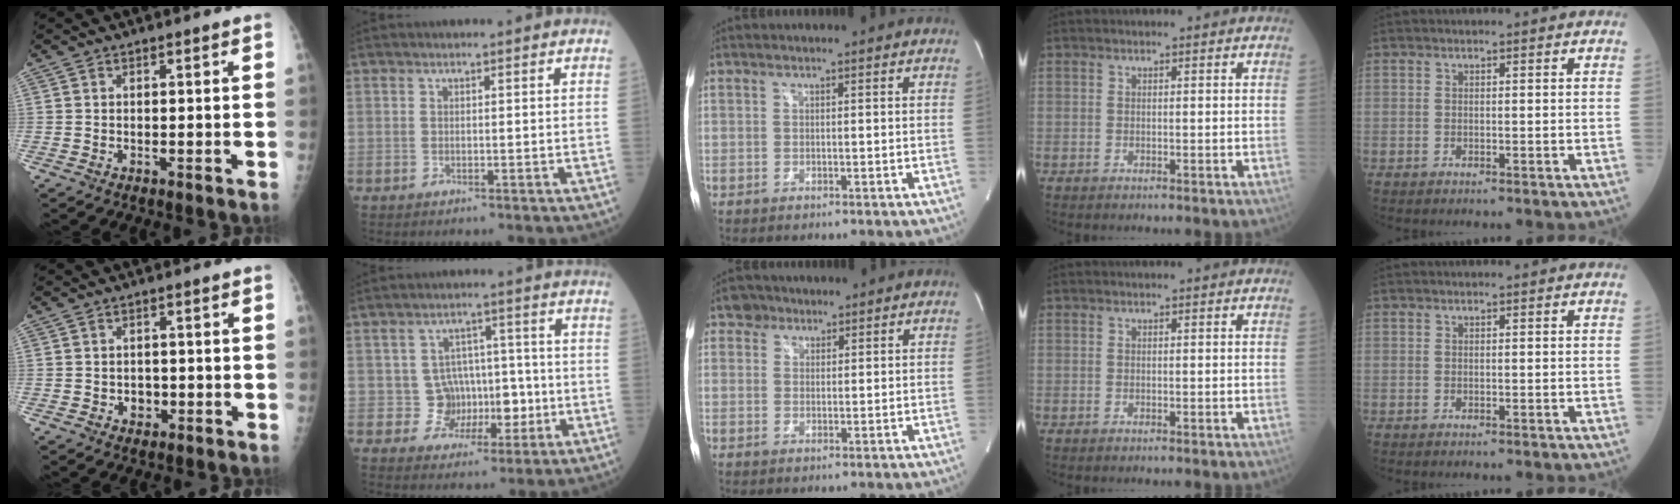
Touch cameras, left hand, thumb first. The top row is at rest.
{"thumb": {"total": 2.4, "force": [-0.8, 2.1, 1.0], "torque": [0.001, 0.005, -0.006]}, "index": {"total": 6.0, "force": [-0.9, 5.7, 1.6], "torque": [-0.001, 0.021, -0.010]}, "middle": {"total": 2.6, "force": [1.8, 1.9, 0.1], "torque": [-0.001, 0.005, 0.025]}}